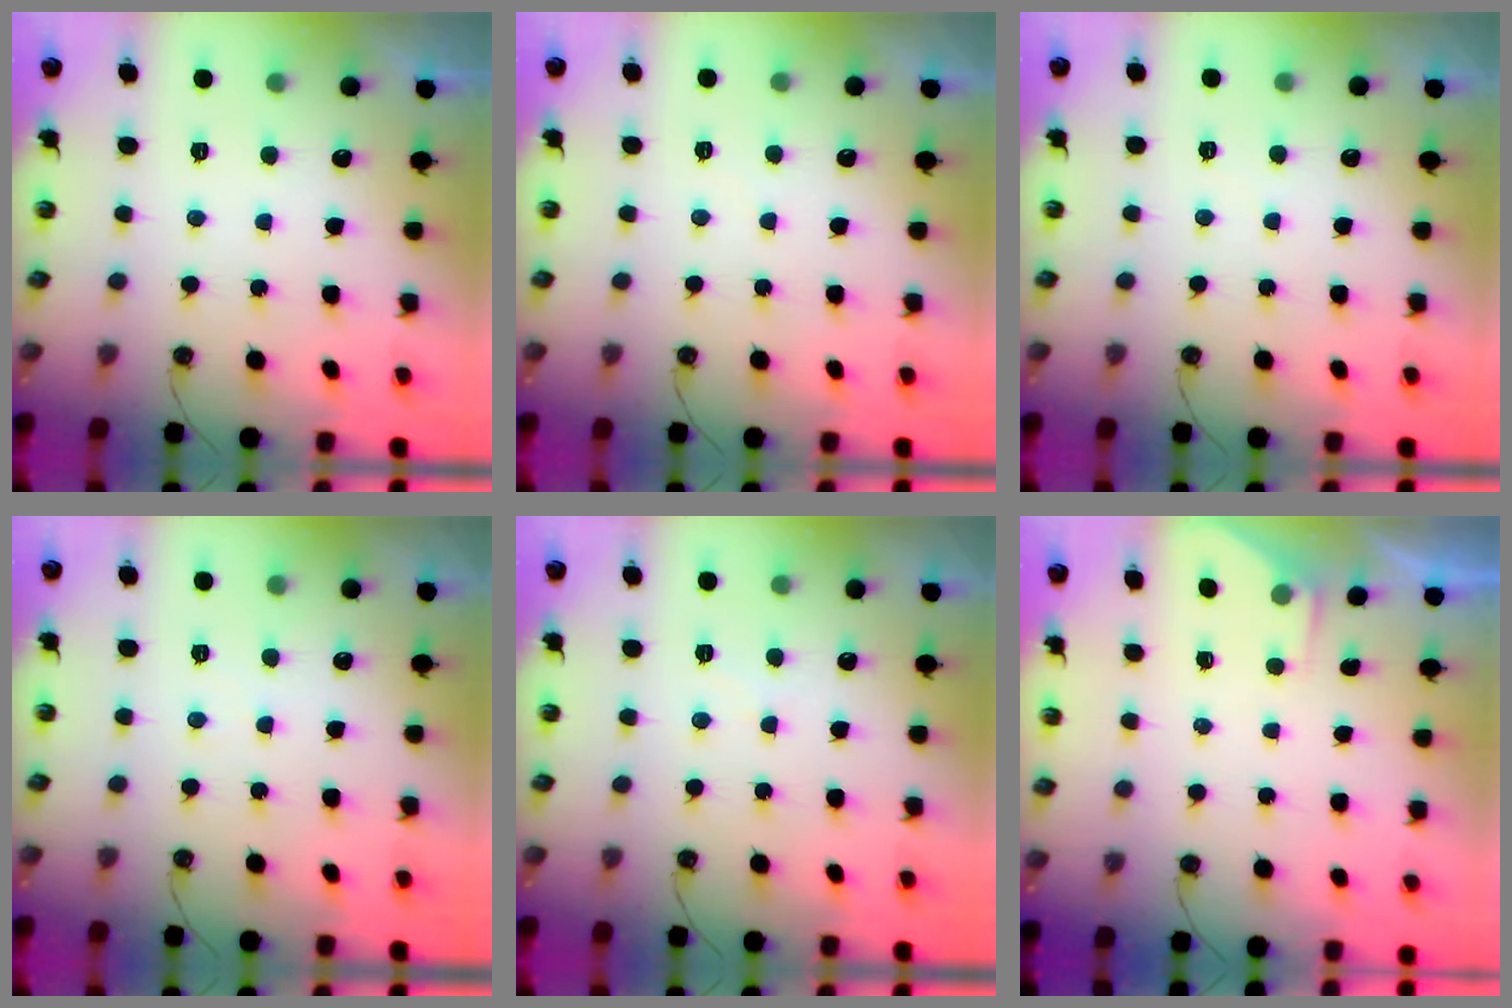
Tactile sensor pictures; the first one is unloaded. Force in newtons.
{"total": 2.3, "press": 2.3, "slide": 0.4}
{"total": 2.9, "press": 2.9, "slide": 0.4}
{"total": 2.5, "press": 2.4, "slide": 0.4}
{"total": 3.6, "press": 3.5, "slide": 0.6}
{"total": 1.4, "press": 1.3, "slide": 0.2}